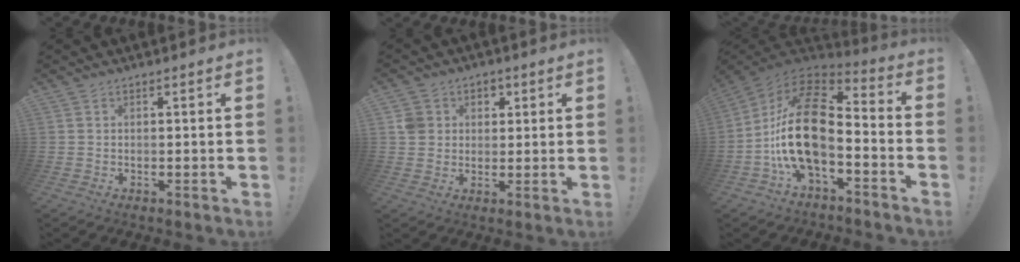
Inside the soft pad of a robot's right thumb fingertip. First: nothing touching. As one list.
[{"total": 6.5, "force": [1.7, 6.2, 1.3], "torque": [-0.007, -0.005, 0.034]}, {"total": 20.7, "force": [-3.3, 10.7, 17.4], "torque": [-0.354, 0.024, -0.052]}]